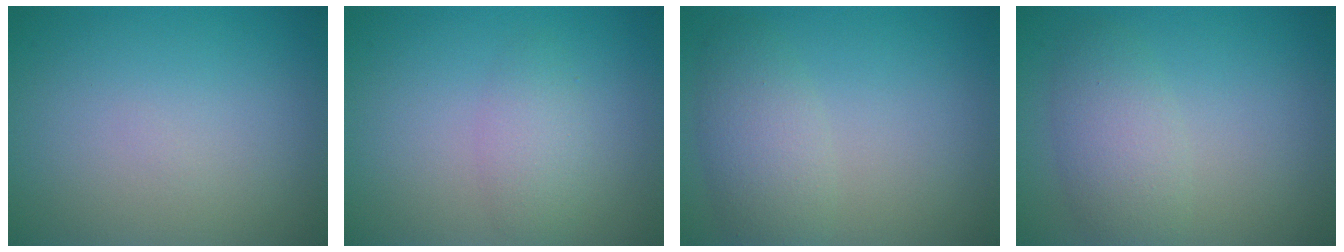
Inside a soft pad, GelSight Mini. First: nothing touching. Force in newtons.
{"total": 2.1, "press": 2.1, "slide": 0.0}
{"total": 3.6, "press": 3.6, "slide": 0.2}
{"total": 3.5, "press": 3.5, "slide": 0.2}